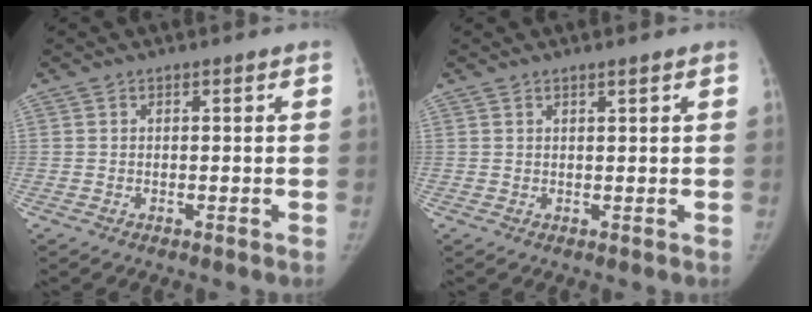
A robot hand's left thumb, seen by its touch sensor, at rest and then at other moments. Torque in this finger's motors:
{"motor_torque": [-0.37, -0.08, -0.04, 0.11, -0.04]}